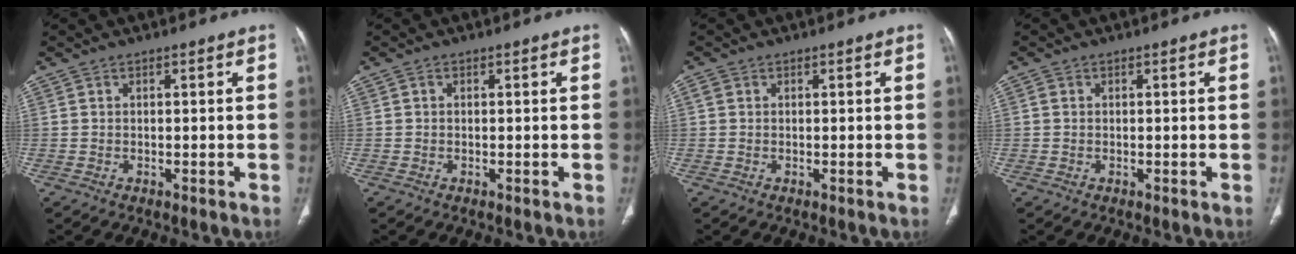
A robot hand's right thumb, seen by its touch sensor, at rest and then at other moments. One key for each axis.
{"total": 0.0}
{"total": 0.9, "fx": 0.3, "fy": 0.8, "fz": 0.4, "tx": -0.007, "ty": 0.005, "tz": 0.004}
{"total": 0.7, "fx": 0.1, "fy": 0.6, "fz": 0.4, "tx": -0.004, "ty": 0.002, "tz": 0.001}